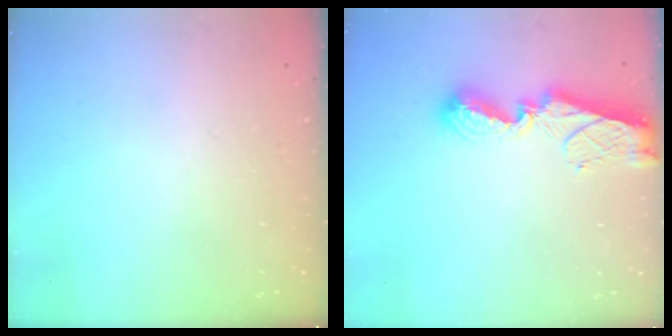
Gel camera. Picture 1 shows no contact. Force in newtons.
{"total": 10.2, "press": 10.1, "slide": 1.1}